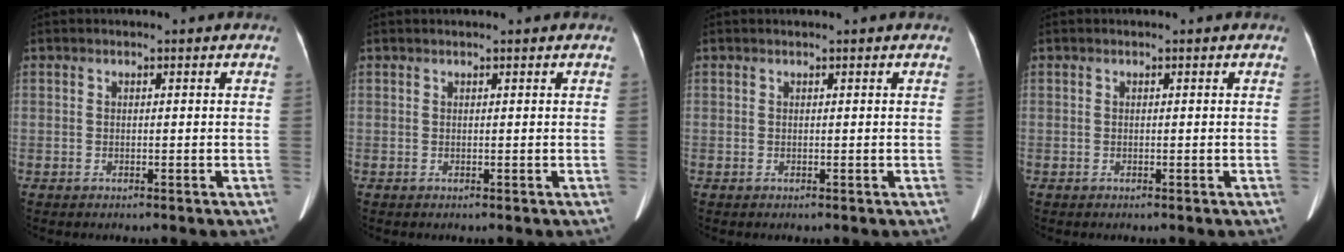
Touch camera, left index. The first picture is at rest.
{"total": 0.6, "force": [0.6, 0.1, 0.3], "torque": [-0.006, 0.011, 0.009]}
{"total": 0.0}
{"total": 0.0}